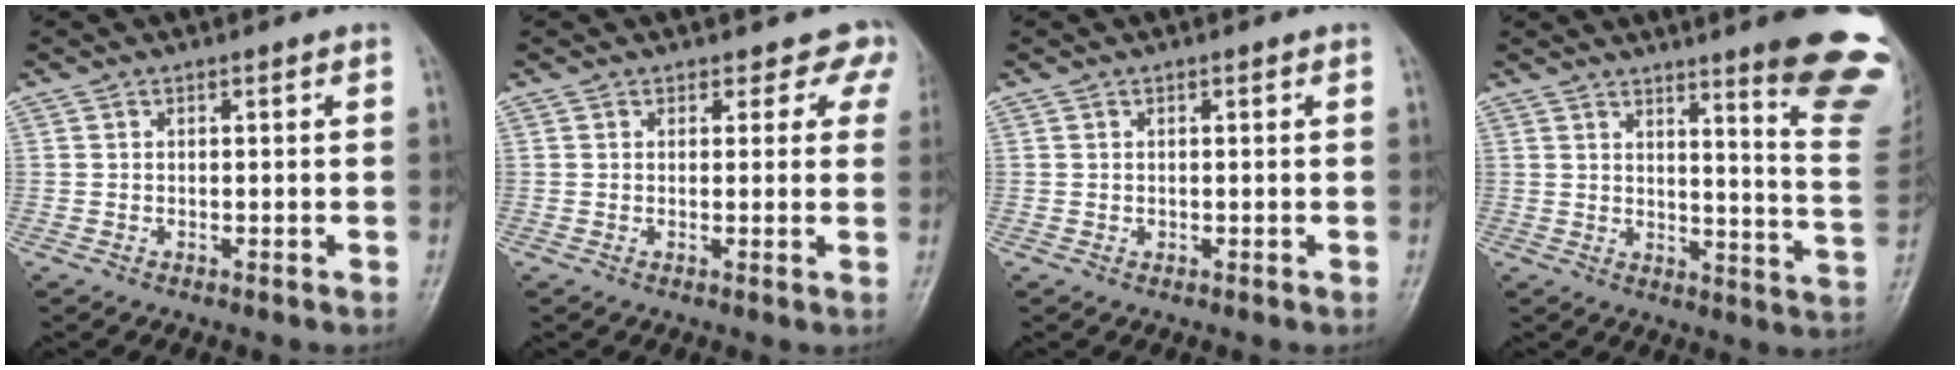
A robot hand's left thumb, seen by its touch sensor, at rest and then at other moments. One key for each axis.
{"total": 4.9, "fx": 4.0, "fy": 2.9, "fz": 0.4, "tx": 0.042, "ty": -0.016, "tz": 0.023}
{"total": 0.5, "fx": 0.1, "fy": 0.5, "fz": 0.2, "tx": 0.005, "ty": 0.001, "tz": 0.001}
{"total": 18.3, "fx": 12.6, "fy": 1.6, "fz": 13.2, "tx": -0.133, "ty": -0.098, "tz": 0.152}